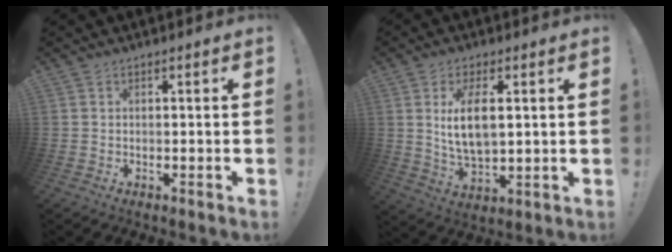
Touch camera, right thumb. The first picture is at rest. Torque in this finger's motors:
{"motor_torque": [-0.37, 0.32, 0.58, 0.65, 0.26]}